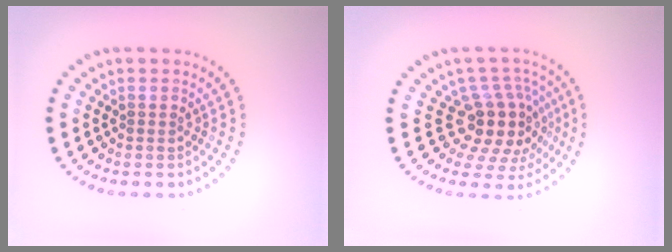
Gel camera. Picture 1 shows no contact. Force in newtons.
{"total": 5.0, "press": 3.6, "slide": 3.4}